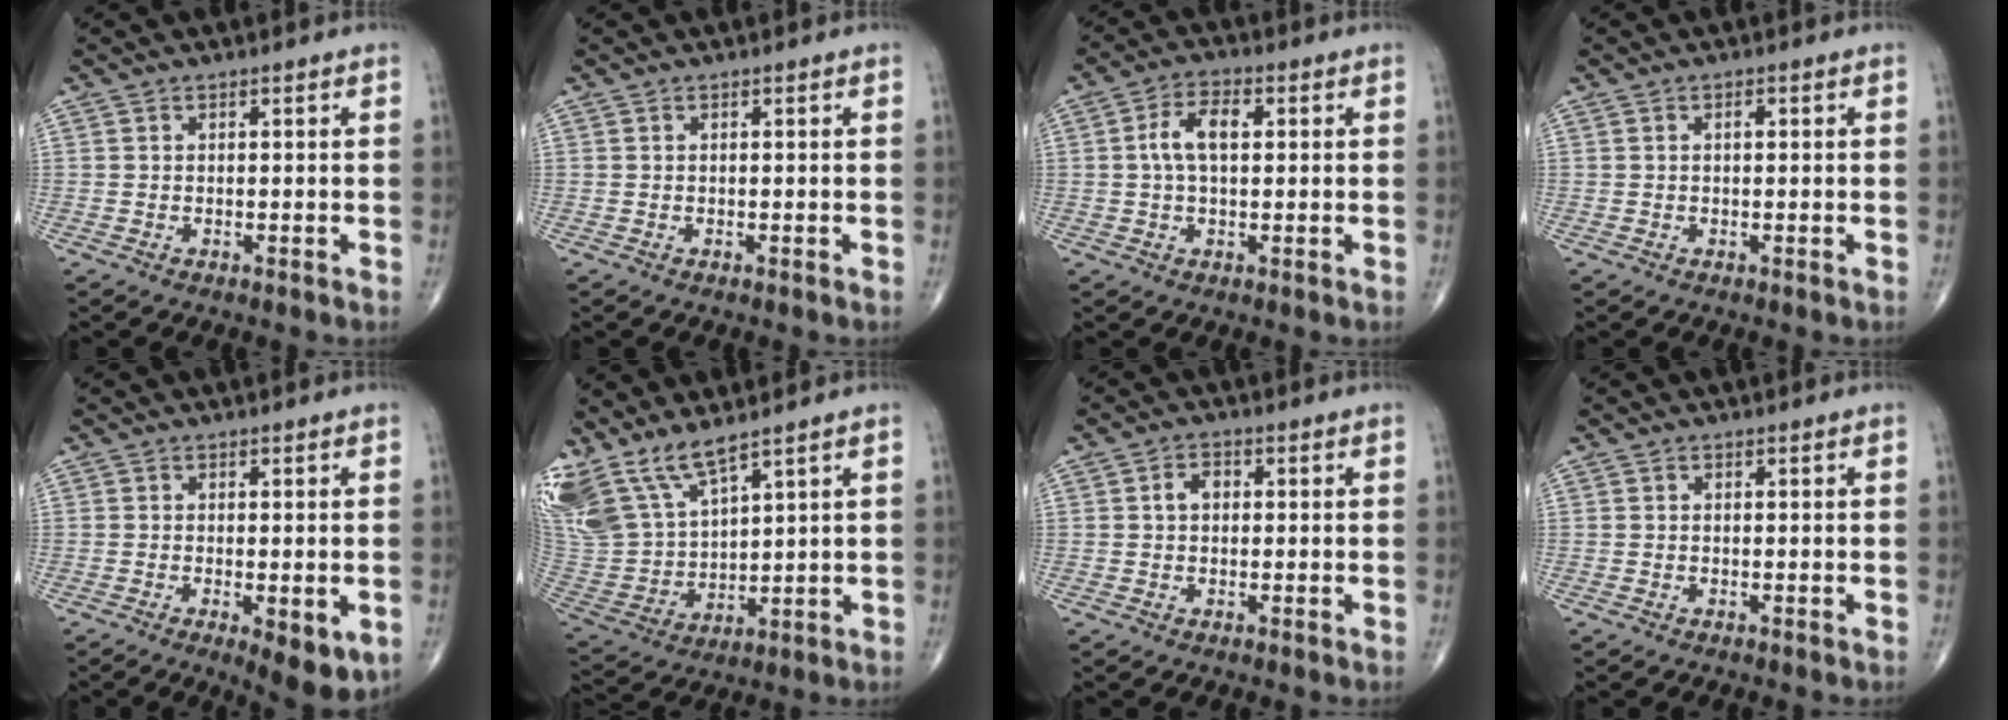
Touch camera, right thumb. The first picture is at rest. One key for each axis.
{"total": 0.0}
{"total": 6.6, "fx": 1.0, "fy": 3.5, "fz": 5.5, "tx": -0.109, "ty": 0.016, "tz": 0.015}
{"total": 1.0, "fx": 0.2, "fy": 0.5, "fz": 0.8, "tx": -0.015, "ty": 0.001, "tz": 0.002}
{"total": 7.6, "fx": -2.5, "fy": 2.7, "fz": 6.7, "tx": -0.090, "ty": -0.015, "tz": -0.031}
{"total": 14.7, "fx": 10.7, "fy": 5.4, "fz": 8.5, "tx": -0.177, "ty": -0.047, "tz": 0.232}
{"total": 3.0, "fx": 0.3, "fy": 2.2, "fz": 2.0, "tx": -0.030, "ty": 0.011, "tz": 0.001}
{"total": 0.0}